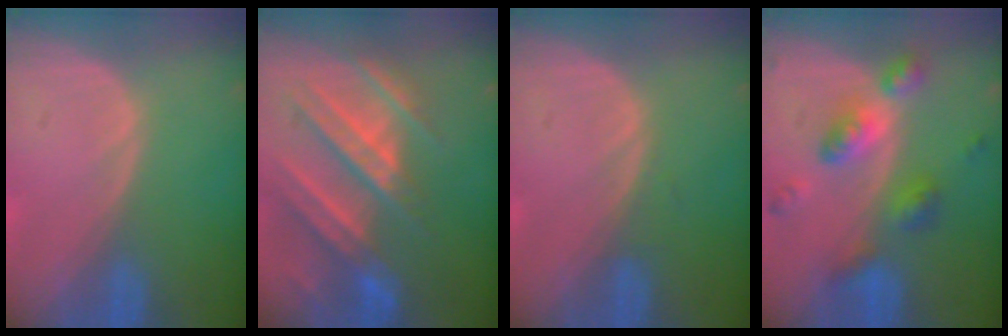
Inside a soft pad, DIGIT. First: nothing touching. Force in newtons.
{"total": 10.2, "press": 9.5, "slide": 3.8}
{"total": 0.6, "press": 0.6, "slide": 0.2}
{"total": 7.4, "press": 7.3, "slide": 0.5}